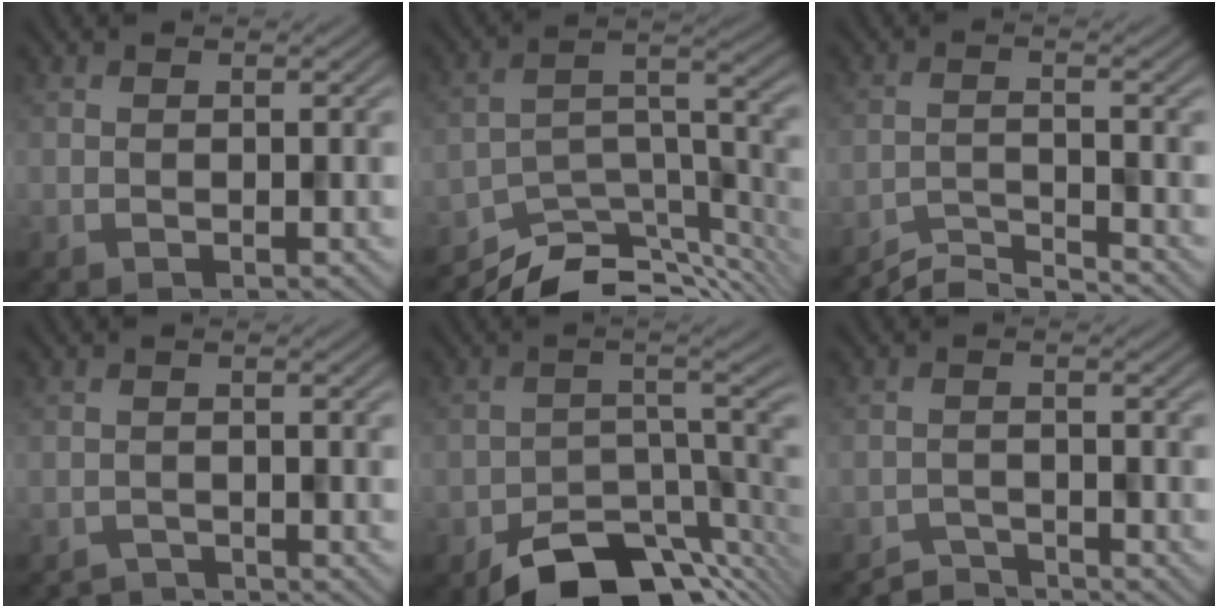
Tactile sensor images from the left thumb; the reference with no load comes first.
{"total": 10.1, "force": [-8.3, 3.1, 4.9], "torque": [-0.085, -0.010, -0.145]}
{"total": 4.6, "force": [-4.2, 0.4, 1.6], "torque": [-0.033, -0.005, -0.086]}
{"total": 1.7, "force": [-1.7, 0.2, 0.0], "torque": [0.002, 0.000, -0.034]}
{"total": 10.2, "force": [-7.4, 3.8, 5.8], "torque": [-0.090, -0.021, -0.120]}
{"total": 2.6, "force": [-2.5, 0.3, 0.2], "torque": [-0.001, 0.001, -0.052]}